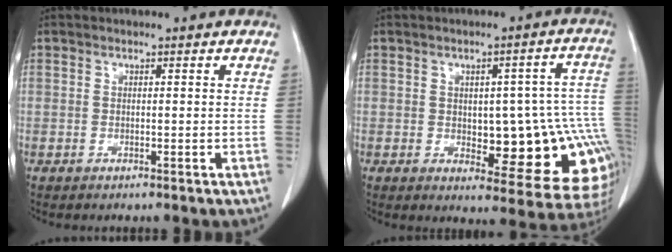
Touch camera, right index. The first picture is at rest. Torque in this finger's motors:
{"motor_torque": [0.41, 0.06, 0.24, 0.03]}